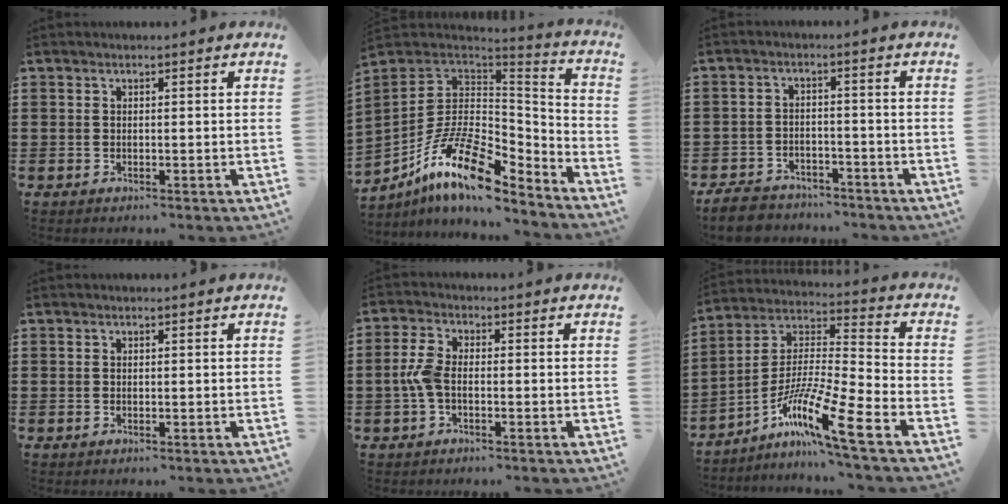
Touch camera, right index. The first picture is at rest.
{"total": 15.7, "force": [-8.5, 6.4, 11.6], "torque": [-0.236, 0.014, -0.152]}
{"total": 4.6, "force": [-4.4, 1.2, 0.7], "torque": [-0.025, 0.006, -0.091]}
{"total": 0.0}
{"total": 4.0, "force": [-0.8, 2.0, 3.4], "torque": [-0.084, -0.001, -0.021]}
{"total": 11.9, "force": [-8.1, 0.5, 8.6], "torque": [-0.173, -0.006, -0.162]}